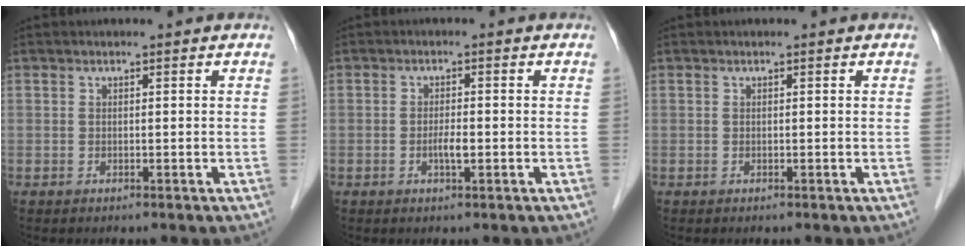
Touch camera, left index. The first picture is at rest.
{"total": 2.2, "force": [-0.7, 0.4, 2.1], "torque": [-0.040, 0.001, -0.012]}
{"total": 0.0}